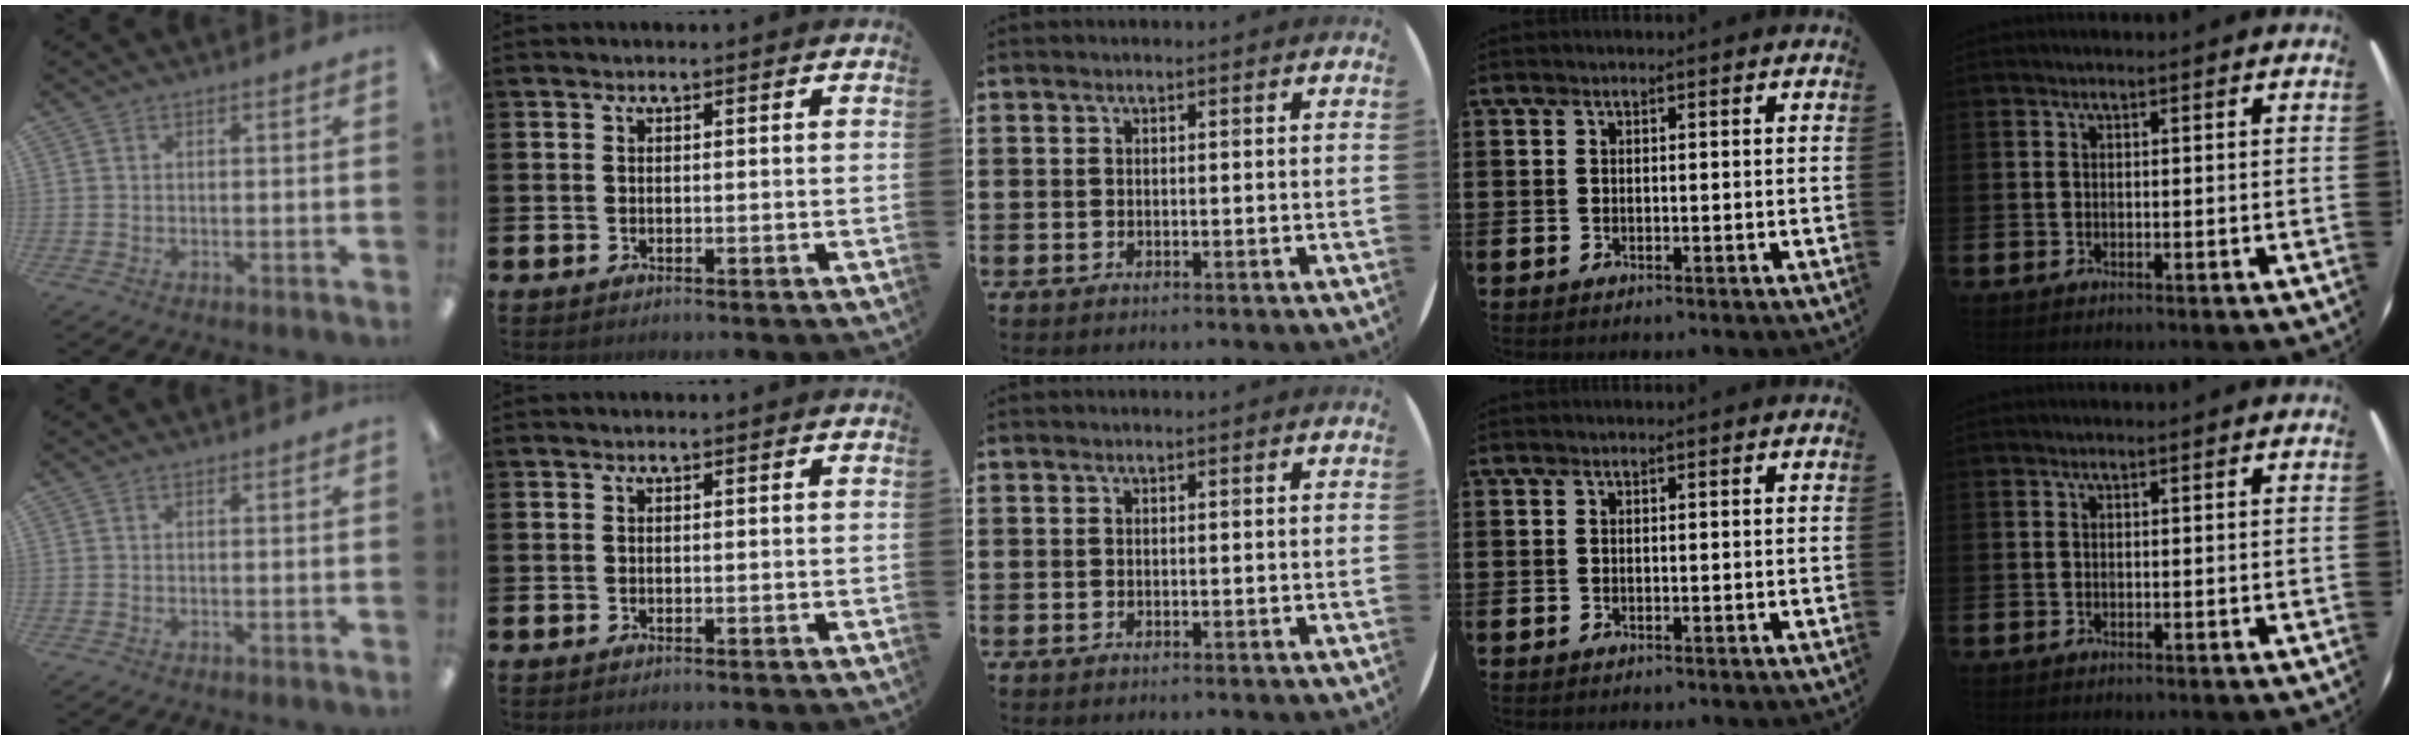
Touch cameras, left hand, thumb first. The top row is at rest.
{}